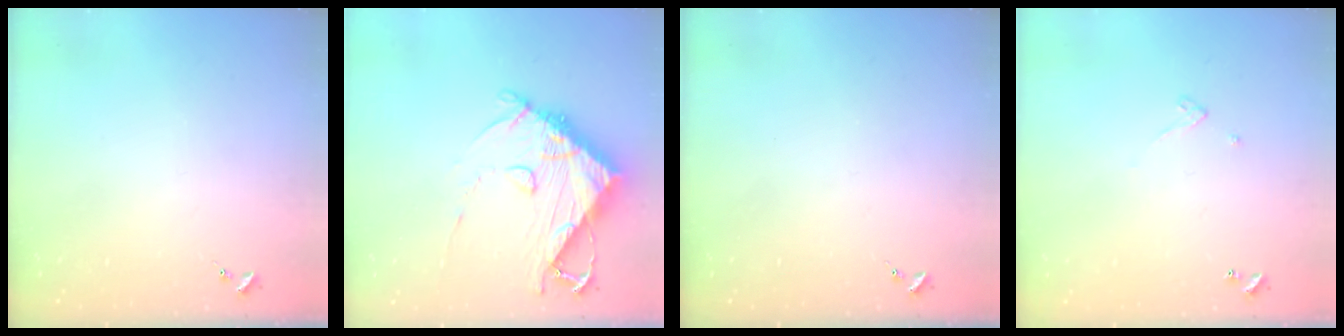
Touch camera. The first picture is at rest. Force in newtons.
{"total": 14.2, "press": 14.1, "slide": 1.7}
{"total": 0.0}
{"total": 3.4, "press": 3.4, "slide": 0.1}